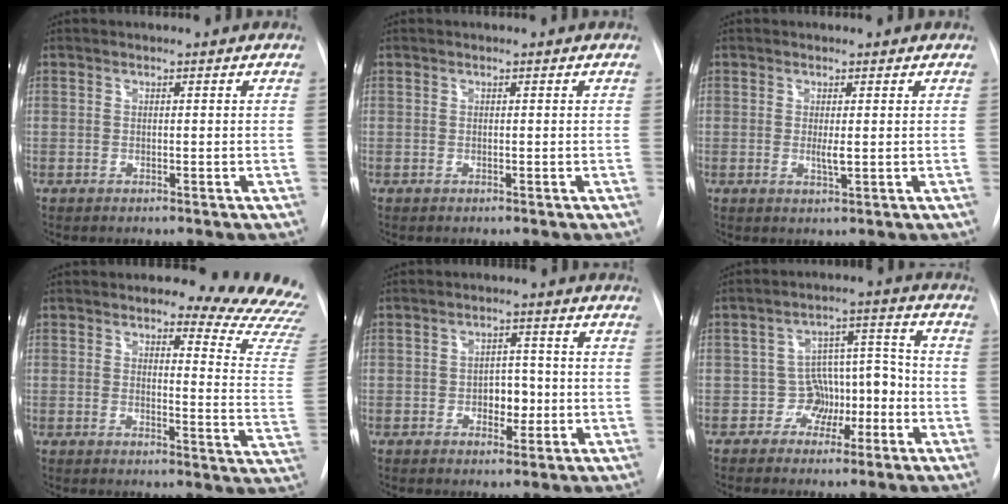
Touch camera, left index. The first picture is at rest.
{"total": 0.0}
{"total": 1.6, "force": [0.1, 0.2, 1.6], "torque": [-0.032, -0.005, 0.002]}
{"total": 15.7, "force": [14.1, 3.5, 5.9], "torque": [-0.036, -0.094, 0.127]}
{"total": 4.1, "force": [-0.9, 2.6, 3.0], "torque": [-0.035, 0.005, -0.011]}
{"total": 6.1, "force": [-2.9, 4.9, 2.2], "torque": [-0.012, 0.037, -0.042]}